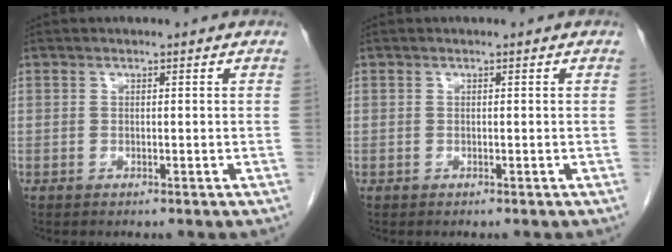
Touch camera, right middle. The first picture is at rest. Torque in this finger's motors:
{"motor_torque": [0.01, 0.04, -0.04, 0.00]}